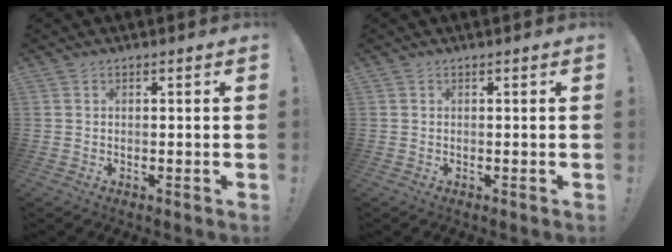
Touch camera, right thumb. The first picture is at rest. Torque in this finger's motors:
{"motor_torque": [0.02, -0.15, -0.16, 0.09, -0.04]}